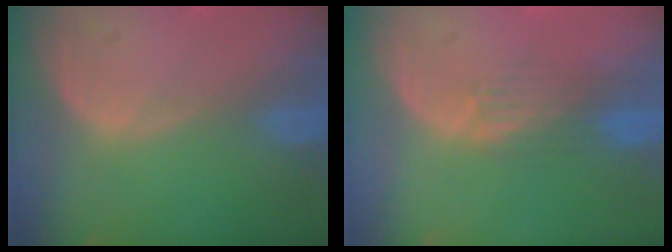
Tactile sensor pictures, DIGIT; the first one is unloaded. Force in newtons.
{"total": 3.6, "press": 3.0, "slide": 2.0}